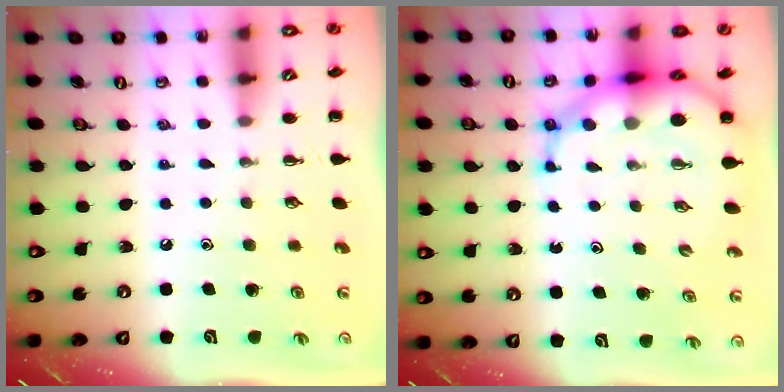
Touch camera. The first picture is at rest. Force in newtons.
{"total": 10.7, "press": 10.4, "slide": 2.9}